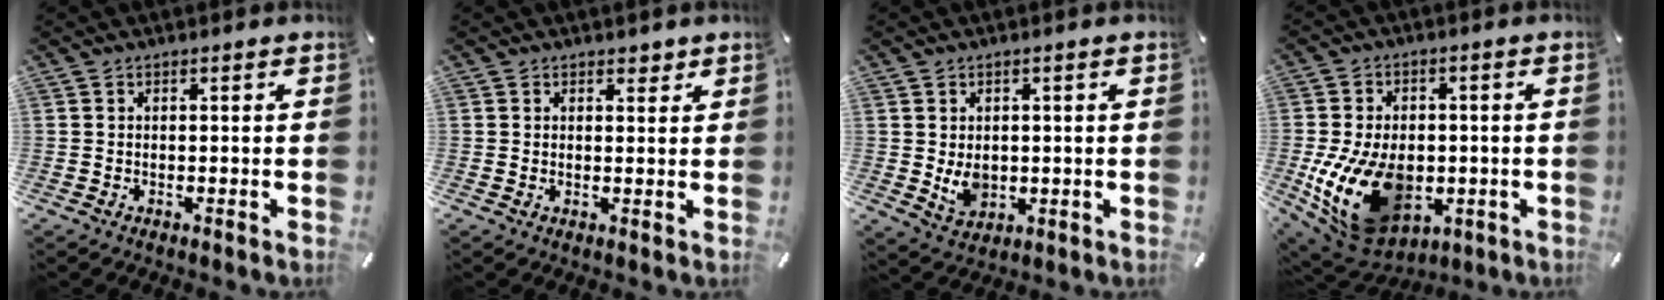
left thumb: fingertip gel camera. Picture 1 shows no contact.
{"total": 1.9, "force": [1.3, 1.3, 0.6], "torque": [0.005, -0.003, 0.019]}
{"total": 5.0, "force": [0.1, 4.1, 2.9], "torque": [-0.050, -0.005, 0.002]}
{"total": 18.7, "force": [-3.7, 12.7, 13.3], "torque": [-0.270, 0.002, -0.051]}